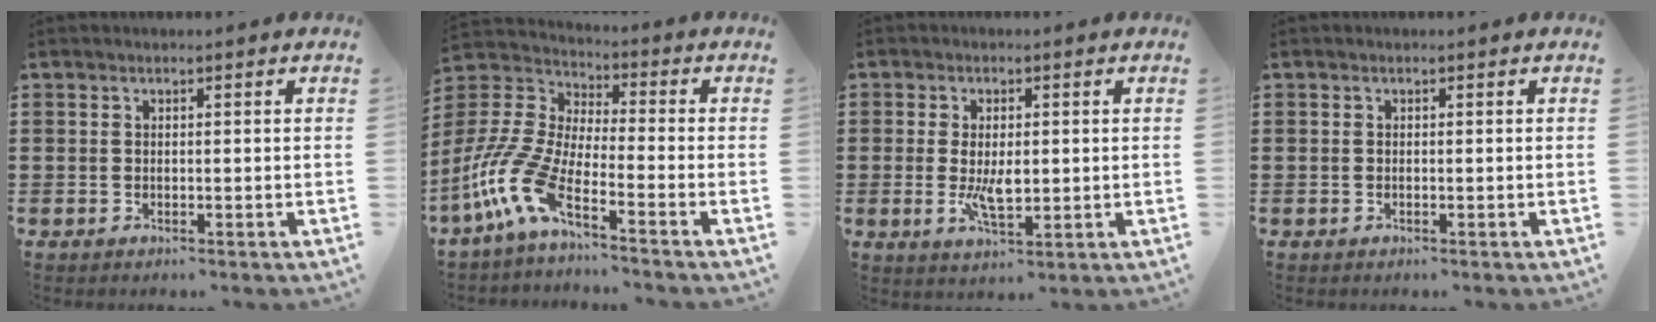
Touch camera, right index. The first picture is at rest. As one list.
[{"total": 10.1, "force": [-7.0, 1.9, 7.0], "torque": [-0.207, -0.033, -0.157]}, {"total": 4.9, "force": [-0.2, 2.2, 4.4], "torque": [-0.094, -0.001, -0.006]}, {"total": 0.0}]